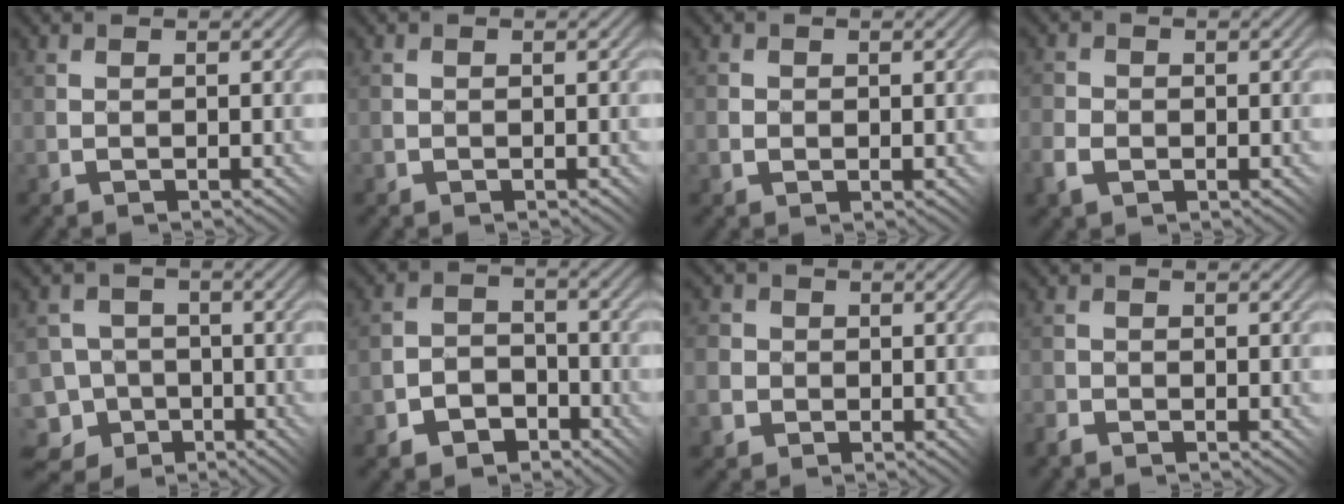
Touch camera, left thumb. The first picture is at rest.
{"total": 0.7, "force": [-0.2, 0.6, -0.2], "torque": [0.008, 0.000, -0.003]}
{"total": 1.2, "force": [0.0, 1.2, 0.2], "torque": [-0.001, 0.001, -0.004]}
{"total": 3.7, "force": [-1.7, 2.8, 1.7], "torque": [-0.045, -0.008, -0.035]}
{"total": 10.6, "force": [-6.2, 8.4, 2.0], "torque": [-0.074, -0.019, -0.119]}
{"total": 5.0, "force": [-3.2, 3.4, 1.8], "torque": [-0.035, 0.000, -0.064]}
{"total": 6.2, "force": [-1.4, 5.9, 1.0], "torque": [-0.051, -0.005, -0.057]}
{"total": 1.8, "force": [-1.5, 0.9, 0.3], "torque": [-0.013, -0.002, -0.038]}